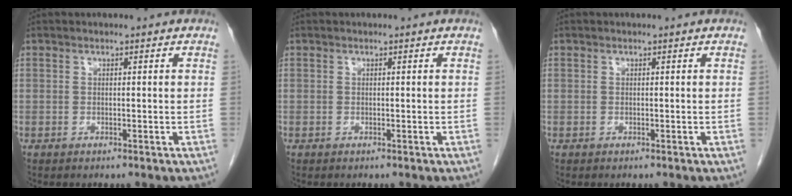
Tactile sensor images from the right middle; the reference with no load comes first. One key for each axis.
{"total": 0.0}
{"total": 0.0}